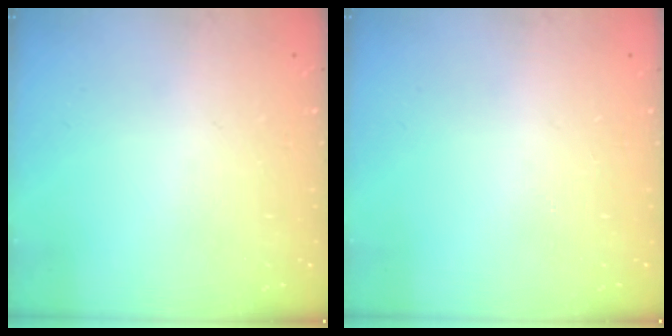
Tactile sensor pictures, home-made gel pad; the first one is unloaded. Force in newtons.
{"total": 0.0}